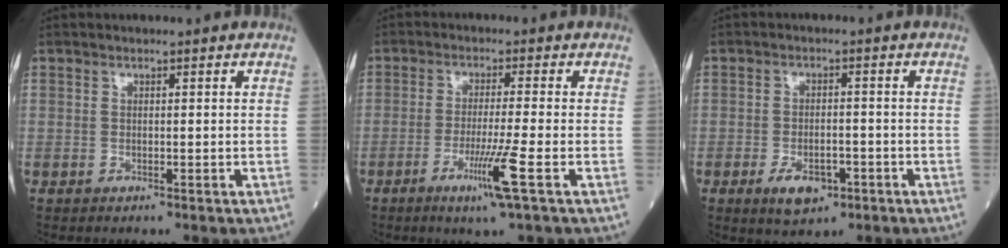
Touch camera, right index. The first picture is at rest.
{"total": 6.2, "force": [-2.7, -1.2, 5.4], "torque": [-0.101, -0.020, -0.053]}
{"total": 5.4, "force": [-2.8, 2.7, 3.8], "torque": [-0.064, -0.001, -0.038]}